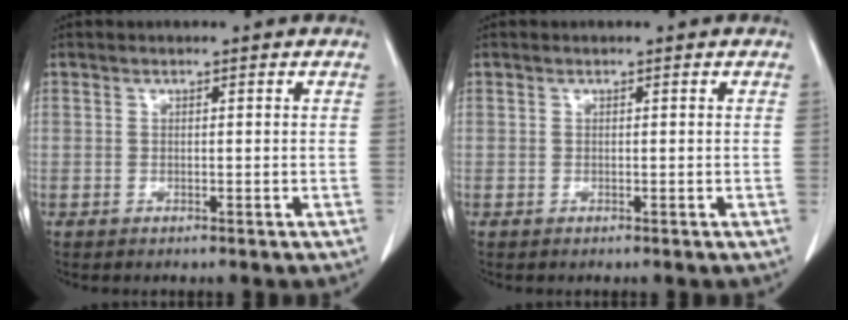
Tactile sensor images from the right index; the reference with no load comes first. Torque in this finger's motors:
{"motor_torque": [0.00, 0.00, 0.00, 0.00]}